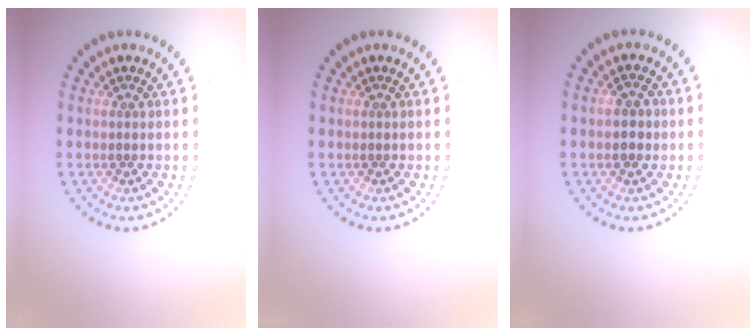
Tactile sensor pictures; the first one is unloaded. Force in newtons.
{"total": 0.0}
{"total": 1.5, "press": 1.4, "slide": 0.3}